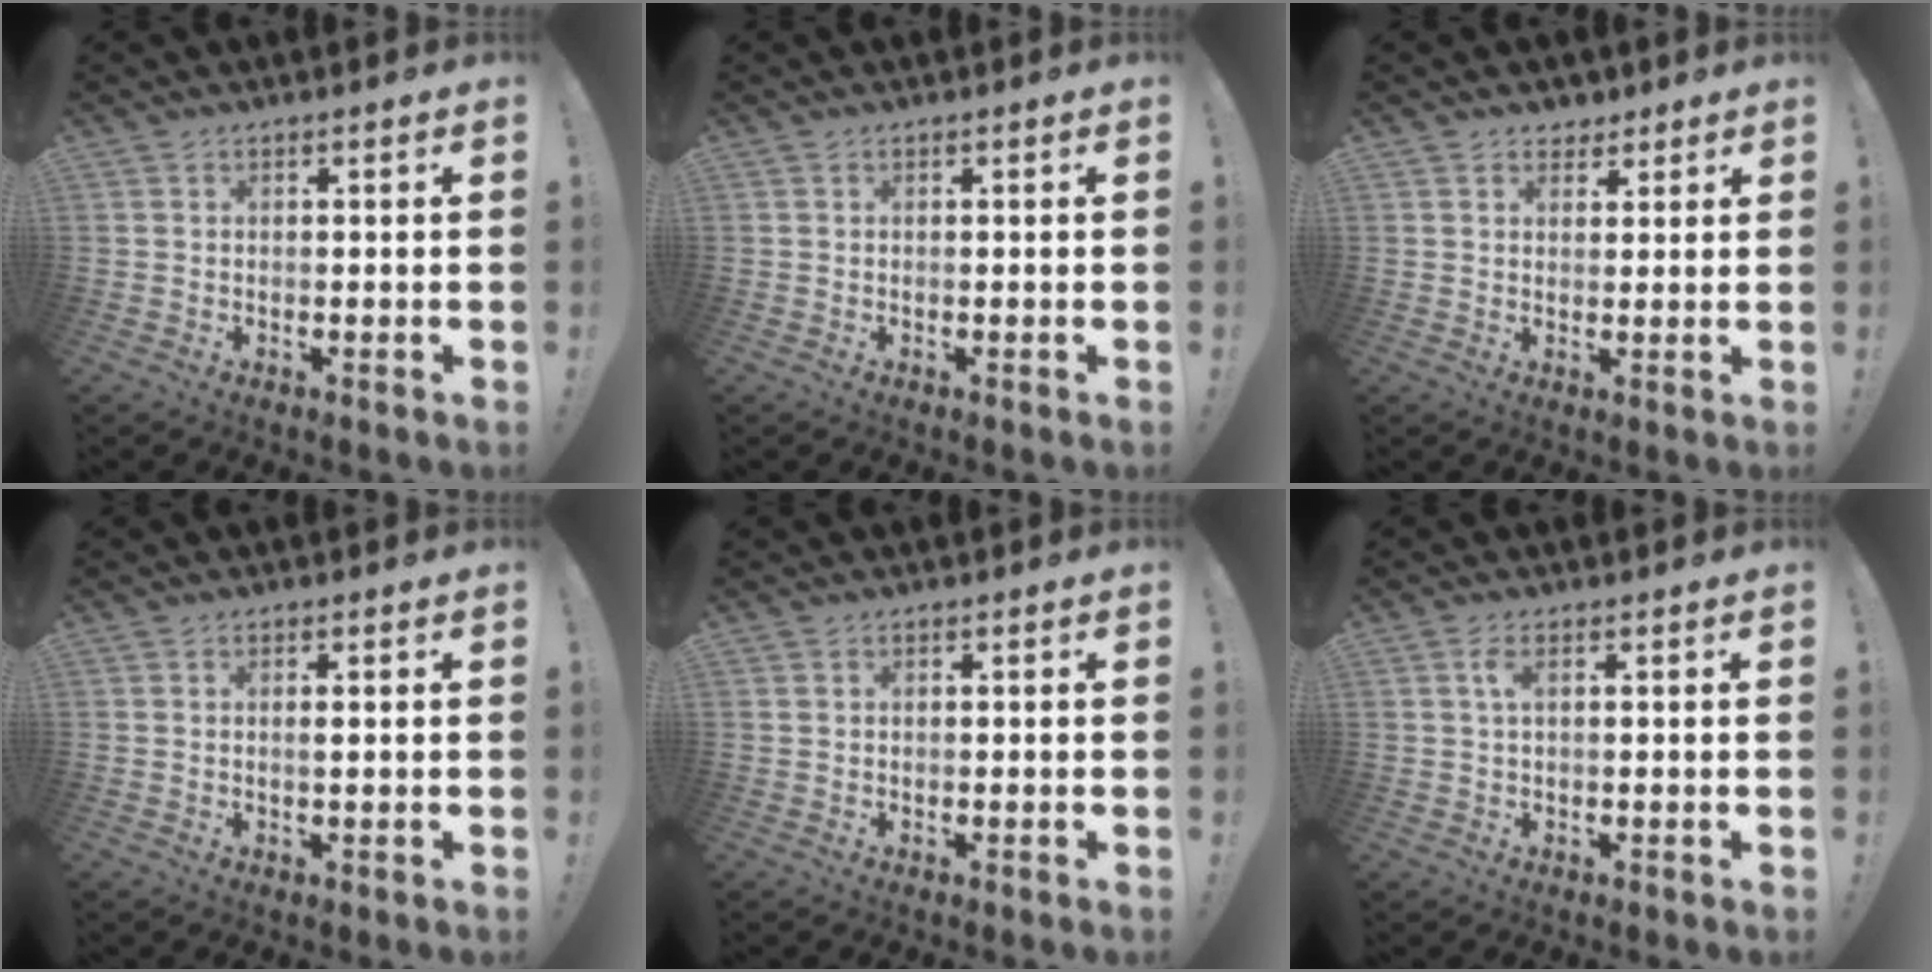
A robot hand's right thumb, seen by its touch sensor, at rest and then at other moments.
{"total": 0.0}
{"total": 4.0, "force": [2.6, 2.8, 0.8], "torque": [-0.001, -0.013, 0.047]}
{"total": 1.1, "force": [0.2, 0.0, 1.1], "torque": [-0.010, -0.007, 0.001]}
{"total": 0.0}
{"total": 2.5, "force": [0.8, 0.9, 2.2], "torque": [-0.045, 0.003, 0.012]}